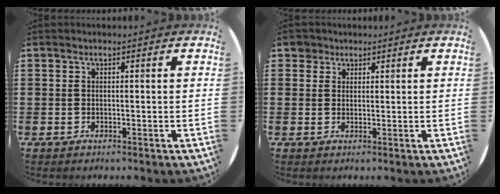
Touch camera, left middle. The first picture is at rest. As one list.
[{"total": 2.0, "force": [1.6, 1.3, 0.2], "torque": [0.000, 0.002, 0.029]}]